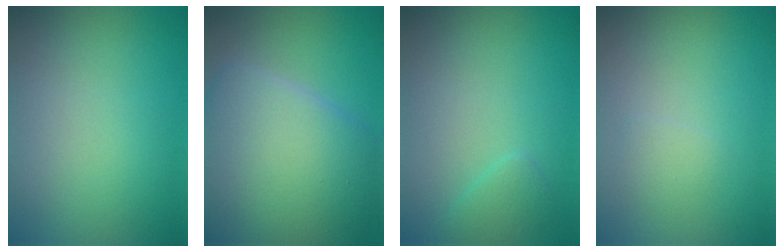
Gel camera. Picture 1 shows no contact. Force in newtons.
{"total": 11.8, "press": 11.8, "slide": 0.6}
{"total": 1.4, "press": 1.4, "slide": 0.1}
{"total": 1.1, "press": 1.1, "slide": 0.1}